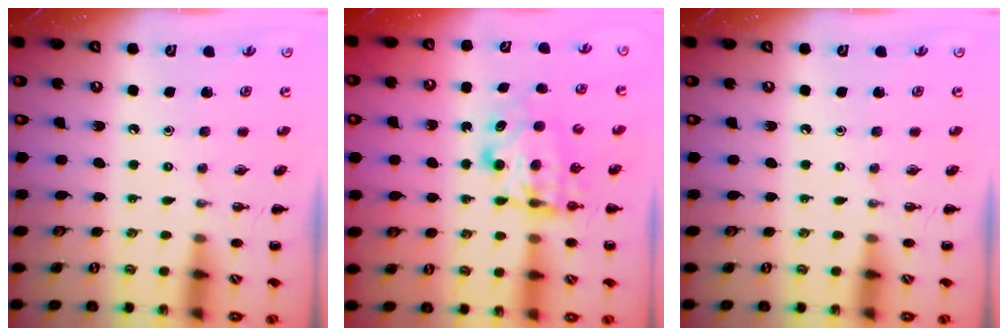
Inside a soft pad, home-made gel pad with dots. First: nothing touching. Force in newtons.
{"total": 6.0, "press": 6.0, "slide": 0.4}
{"total": 0.0}